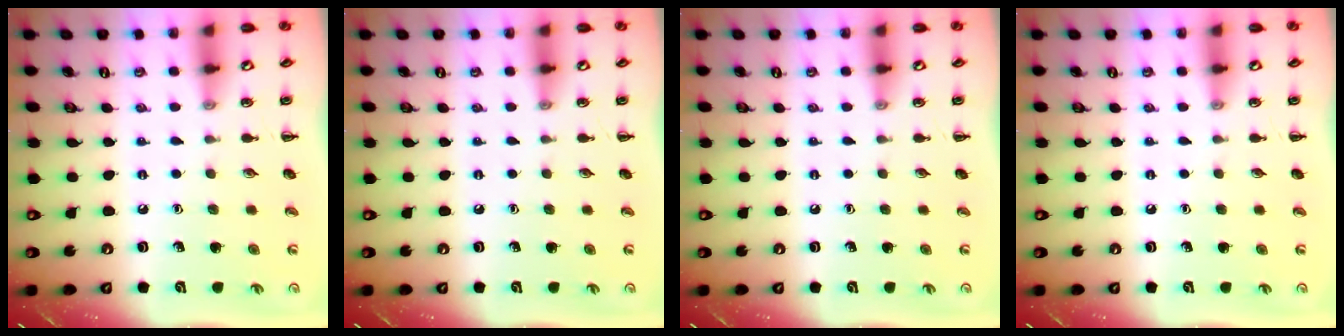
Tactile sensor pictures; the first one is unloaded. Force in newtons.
{"total": 0.0}
{"total": 0.0}
{"total": 0.0}